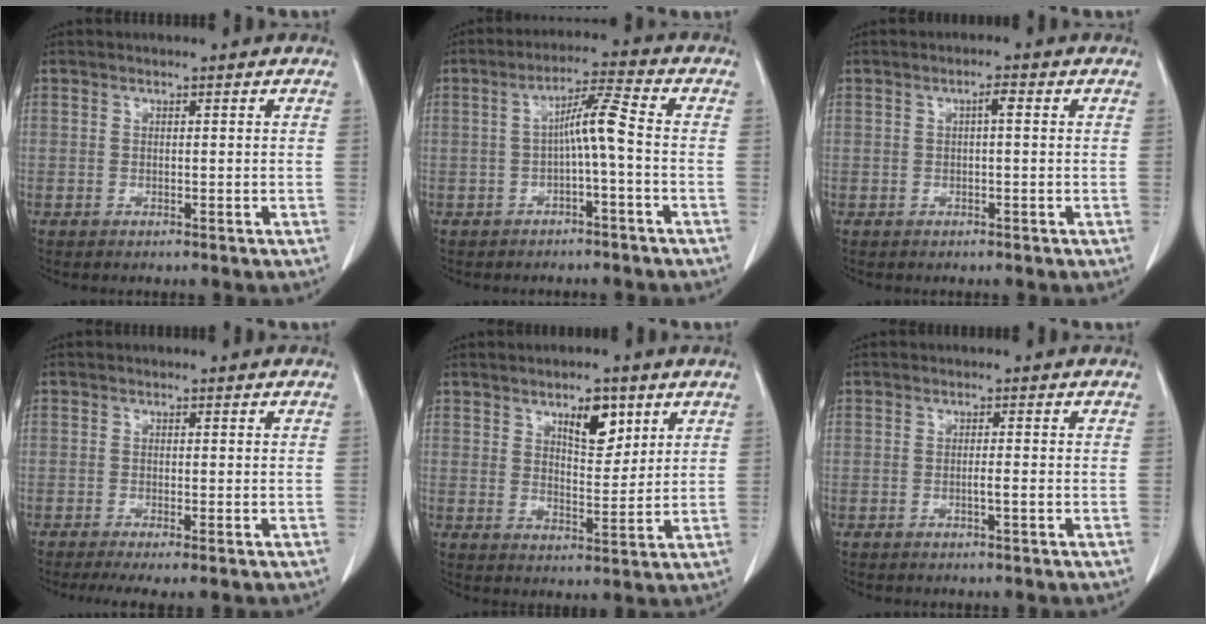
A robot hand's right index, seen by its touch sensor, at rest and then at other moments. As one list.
[{"total": 5.5, "force": [-0.9, -0.2, 5.4], "torque": [-0.094, 0.020, -0.015]}, {"total": 1.6, "force": [0.3, 0.2, 1.6], "torque": [-0.025, 0.004, 0.003]}, {"total": 3.6, "force": [-2.5, 0.4, 2.6], "torque": [-0.042, -0.011, -0.039]}, {"total": 6.4, "force": [3.5, 2.5, 4.8], "torque": [-0.076, -0.003, 0.058]}, {"total": 1.3, "force": [-0.5, -0.1, 1.2], "torque": [-0.023, -0.001, -0.009]}]